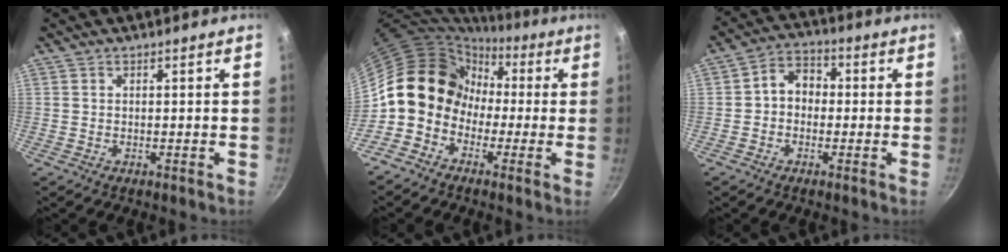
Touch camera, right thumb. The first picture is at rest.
{"total": 11.9, "force": [-1.0, 10.4, 5.7], "torque": [-0.047, 0.038, -0.037]}
{"total": 6.1, "force": [-0.3, 4.9, 3.7], "torque": [-0.030, 0.021, -0.022]}